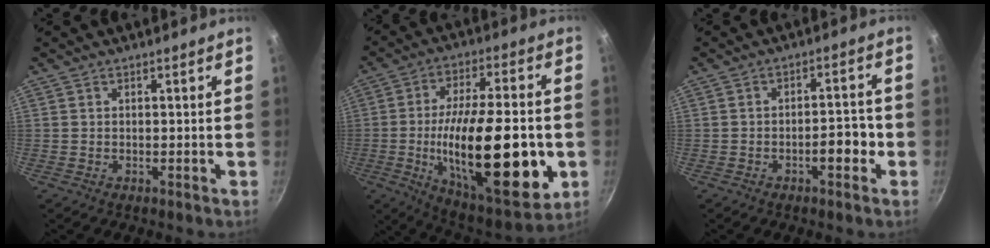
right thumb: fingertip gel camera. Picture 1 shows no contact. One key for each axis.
{"total": 28.5, "fx": -4.8, "fy": 10.8, "fz": 25.9, "tx": -0.402, "ty": 0.001, "tz": -0.067}
{"total": 5.2, "fx": -2.1, "fy": 2.3, "fz": 4.2, "tx": -0.039, "ty": 0.028, "tz": -0.032}